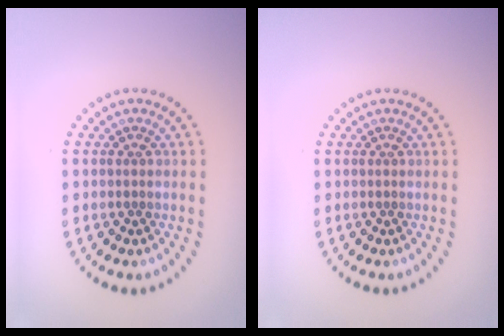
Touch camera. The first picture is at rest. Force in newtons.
{"total": 0.0}